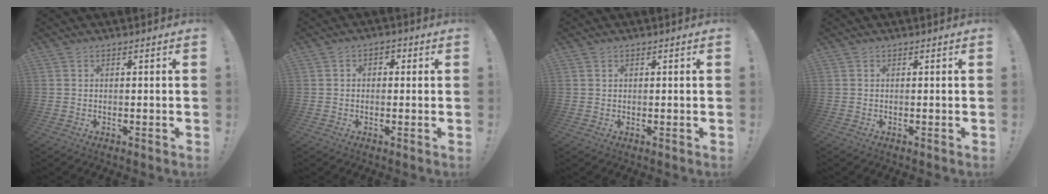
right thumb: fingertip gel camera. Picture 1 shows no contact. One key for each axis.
{"total": 2.3, "fx": -0.4, "fy": 1.7, "fz": 1.4, "tx": -0.017, "ty": 0.007, "tz": -0.009}
{"total": 0.8, "fx": 0.6, "fy": 0.5, "fz": 0.3, "tx": -0.006, "ty": 0.000, "tz": 0.011}
{"total": 0.0}